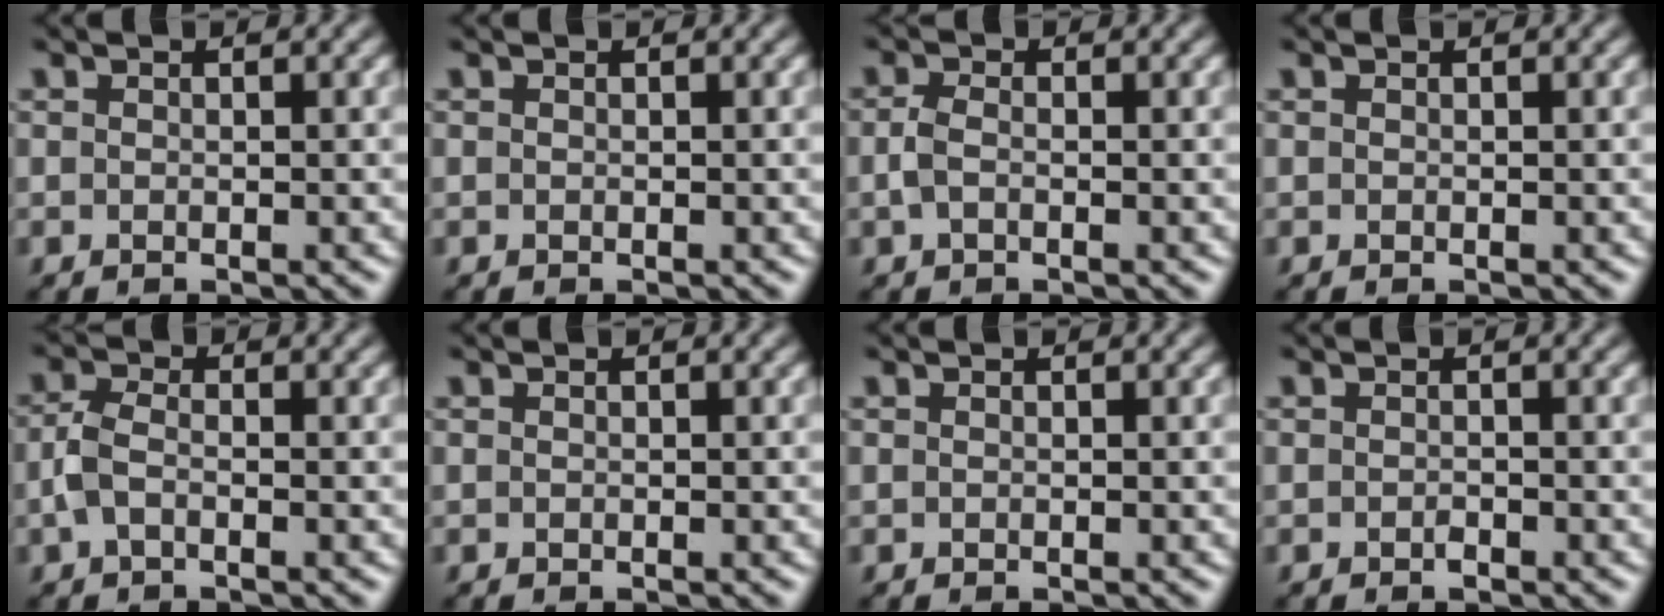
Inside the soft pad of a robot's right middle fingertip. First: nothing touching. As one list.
[{"total": 0.0}, {"total": 1.6, "force": [-0.3, 1.0, 1.1], "torque": [-0.030, 0.003, -0.008]}, {"total": 0.0}, {"total": 2.3, "force": [-0.7, 1.4, 1.7], "torque": [-0.044, 0.004, -0.017]}, {"total": 0.0}, {"total": 0.0}, {"total": 0.6, "force": [-0.5, 0.2, 0.3], "torque": [-0.007, 0.001, -0.008]}]